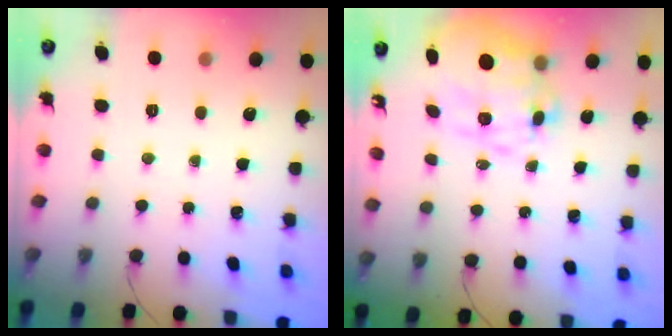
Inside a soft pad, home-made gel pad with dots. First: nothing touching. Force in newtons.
{"total": 13.6, "press": 13.2, "slide": 3.1}